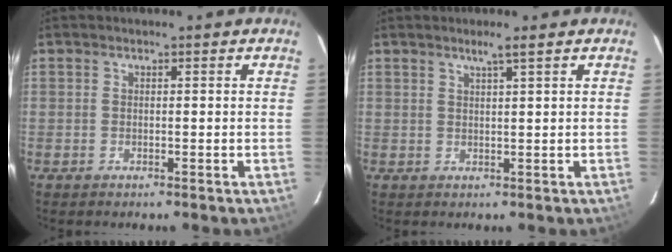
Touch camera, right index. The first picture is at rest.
{"total": 2.1, "force": [1.4, -0.4, 1.4], "torque": [-0.028, -0.001, 0.025]}